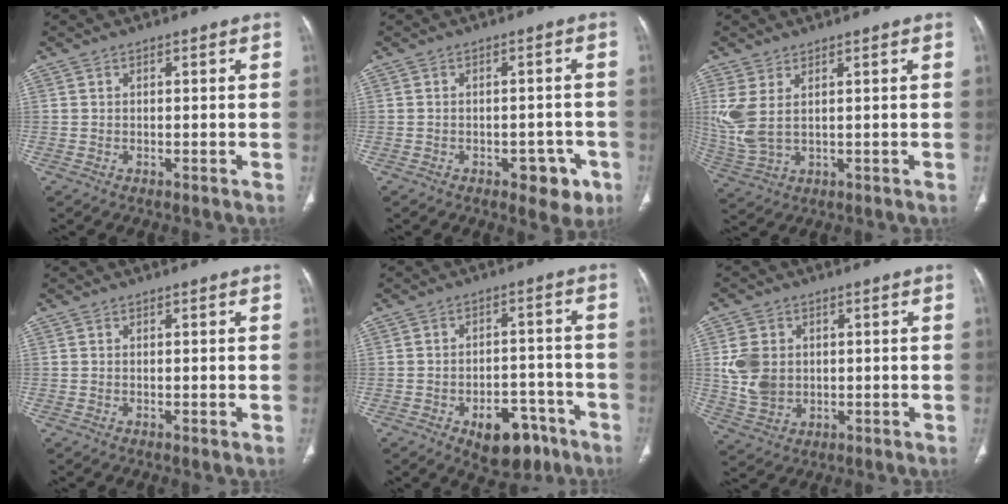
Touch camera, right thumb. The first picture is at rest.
{"total": 6.0, "force": [-2.9, 3.5, 3.9], "torque": [-0.022, 0.016, -0.031]}
{"total": 7.1, "force": [2.1, 3.5, 5.8], "torque": [-0.153, -0.006, 0.057]}
{"total": 0.0}
{"total": 10.7, "force": [-5.9, 6.3, 6.3], "torque": [-0.056, 0.041, -0.073]}
{"total": 8.2, "force": [1.0, 6.5, 4.8], "torque": [-0.080, -0.004, 0.029]}